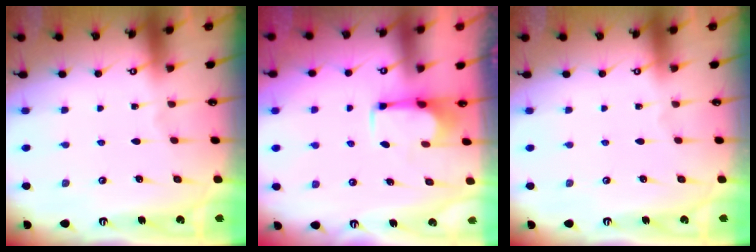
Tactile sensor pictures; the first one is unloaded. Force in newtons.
{"total": 2.5, "press": 2.3, "slide": 0.8}
{"total": 0.0}